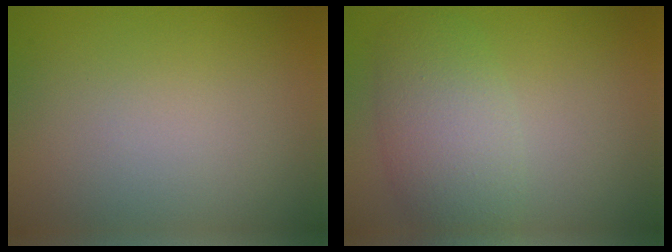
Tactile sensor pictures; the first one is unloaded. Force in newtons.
{"total": 5.3, "press": 5.3, "slide": 0.1}